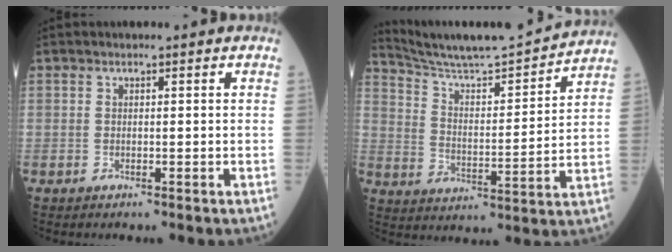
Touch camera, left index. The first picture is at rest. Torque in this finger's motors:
{"motor_torque": [-0.01, -0.29, -0.02, 0.01]}